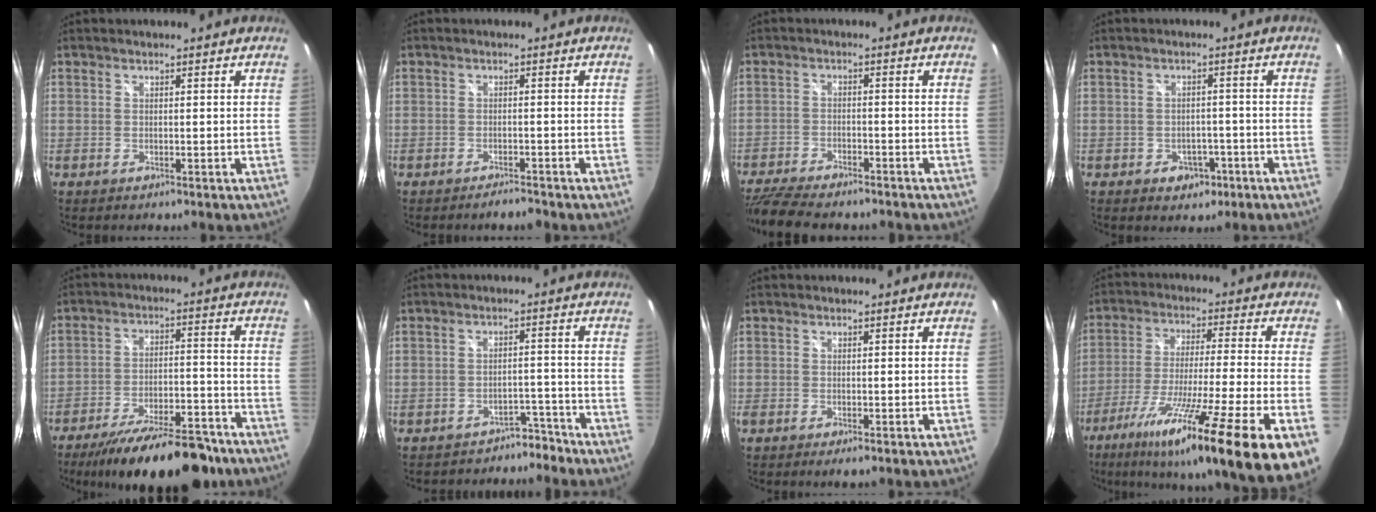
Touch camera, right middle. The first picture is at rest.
{"total": 2.2, "force": [-2.0, 0.4, 0.7], "torque": [-0.017, -0.002, -0.030]}
{"total": 13.1, "force": [-11.2, 3.0, 6.1], "torque": [-0.141, -0.030, -0.183]}
{"total": 4.4, "force": [-2.2, 3.4, 1.7], "torque": [-0.036, 0.009, -0.018]}
{"total": 21.1, "force": [-17.0, 5.7, 11.0], "torque": [-0.189, -0.019, -0.241]}
{"total": 5.3, "force": [-4.7, 2.2, 0.8], "torque": [-0.008, 0.018, -0.055]}
{"total": 1.1, "force": [-0.6, 0.1, 0.9], "torque": [-0.020, -0.005, -0.011]}
{"total": 24.8, "force": [-14.5, -0.1, 20.2], "torque": [-0.324, -0.075, -0.238]}